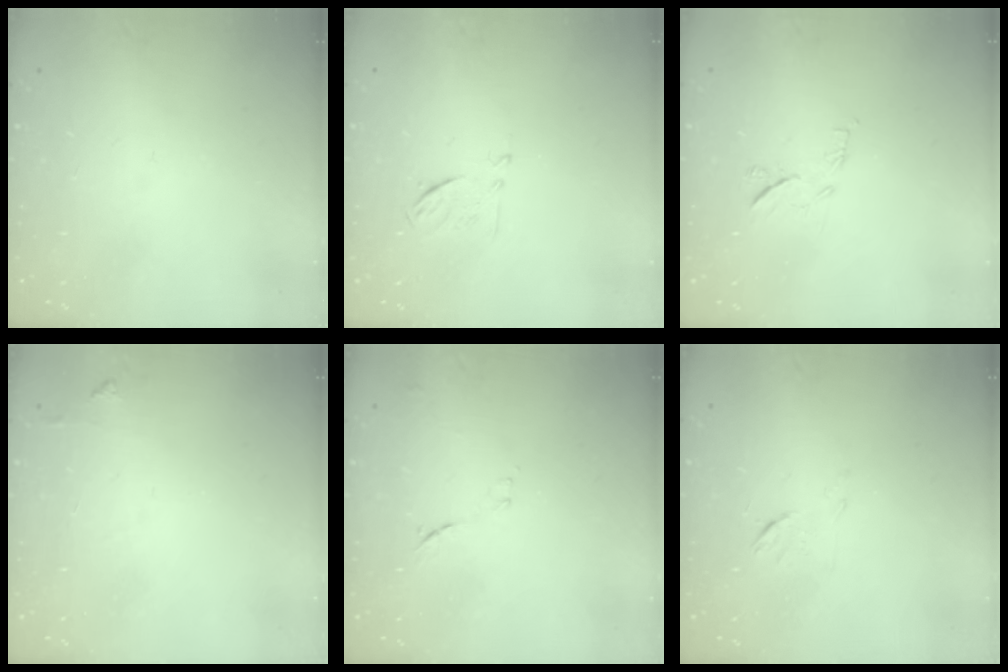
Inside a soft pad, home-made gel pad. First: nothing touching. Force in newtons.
{"total": 6.6, "press": 6.5, "slide": 1.1}
{"total": 6.2, "press": 6.2, "slide": 0.7}
{"total": 3.5, "press": 3.4, "slide": 0.5}
{"total": 7.5, "press": 7.5, "slide": 0.8}
{"total": 5.3, "press": 5.2, "slide": 1.0}